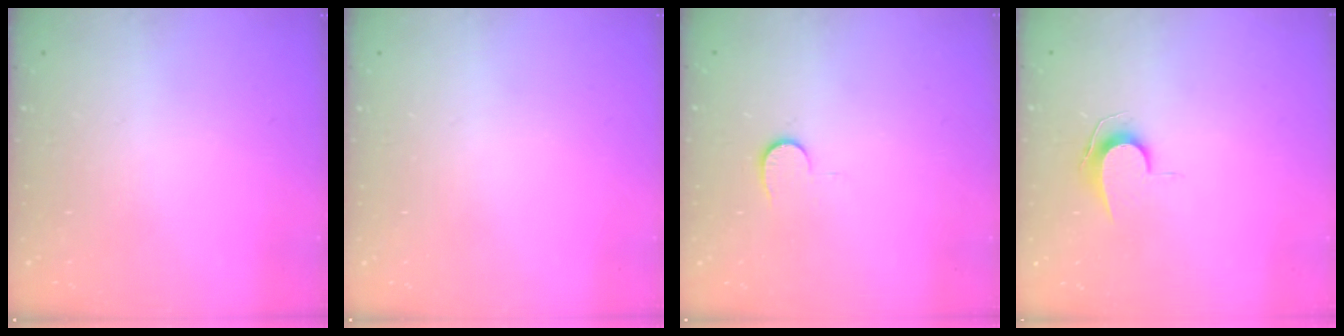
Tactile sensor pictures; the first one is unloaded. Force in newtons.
{"total": 0.0}
{"total": 4.0, "press": 4.0, "slide": 0.4}
{"total": 7.0, "press": 7.0, "slide": 0.6}